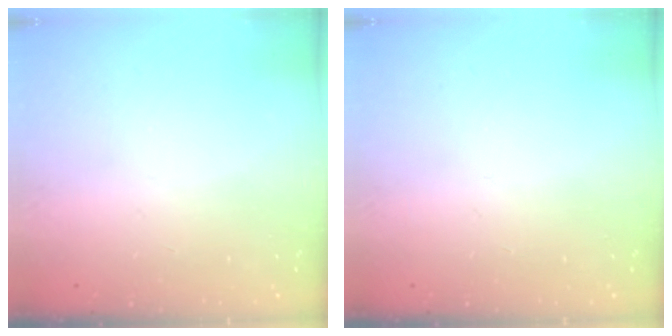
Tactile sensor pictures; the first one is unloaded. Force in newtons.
{"total": 0.0}